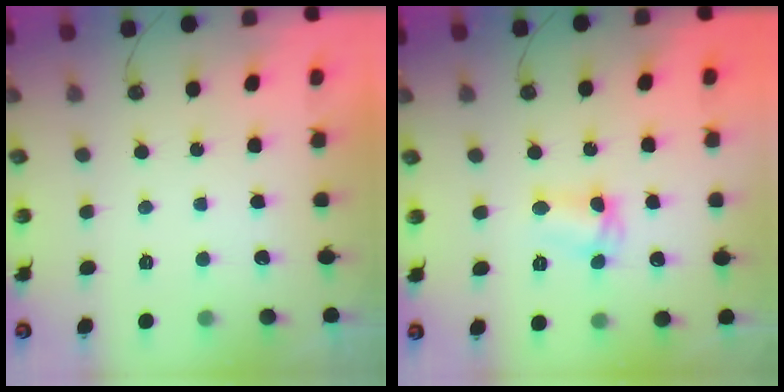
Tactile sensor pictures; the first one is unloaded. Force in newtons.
{"total": 5.5, "press": 5.5, "slide": 0.4}